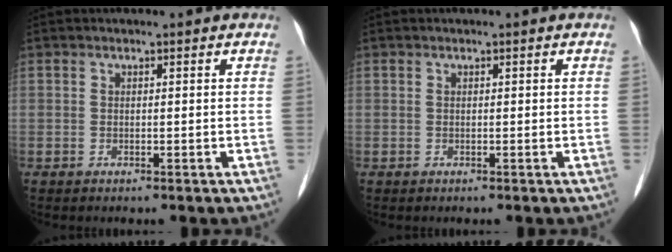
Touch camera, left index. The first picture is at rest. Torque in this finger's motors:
{"motor_torque": [0.00, 0.00, 0.00, 0.00]}